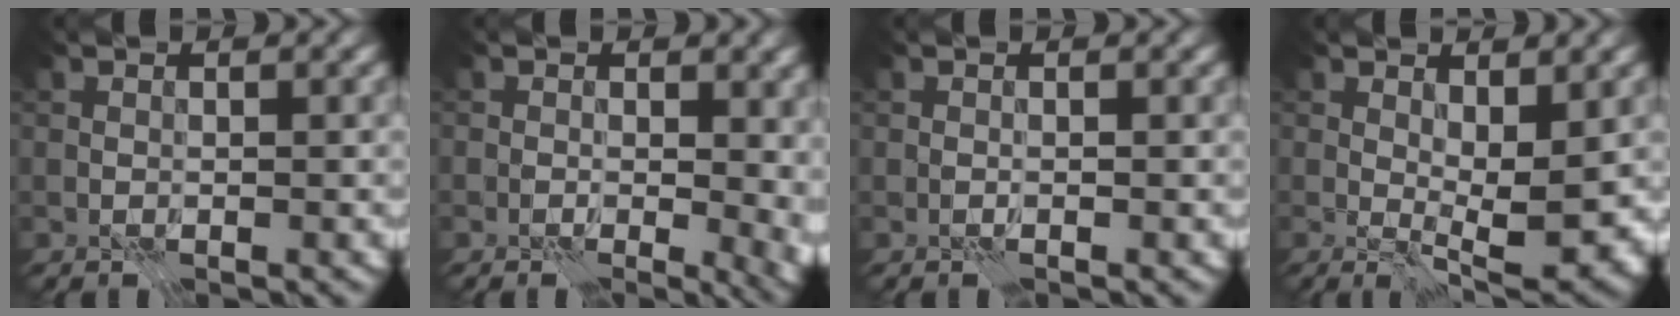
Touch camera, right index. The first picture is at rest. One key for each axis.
{"total": 5.7, "fx": 0.2, "fy": 3.6, "fz": 4.5, "tx": -0.036, "ty": -0.014, "tz": 0.004}
{"total": 0.0}
{"total": 5.1, "fx": 0.9, "fy": 1.4, "fz": 4.8, "tx": -0.078, "ty": -0.008, "tz": 0.018}